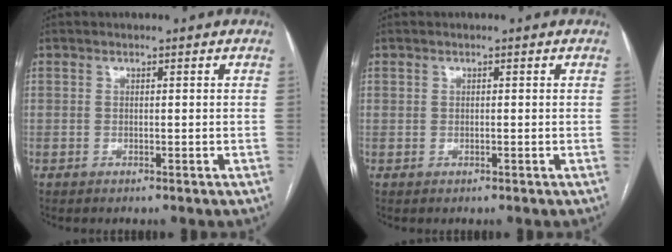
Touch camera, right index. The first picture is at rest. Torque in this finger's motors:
{"motor_torque": [0.19, 0.16, 0.02, 0.00]}